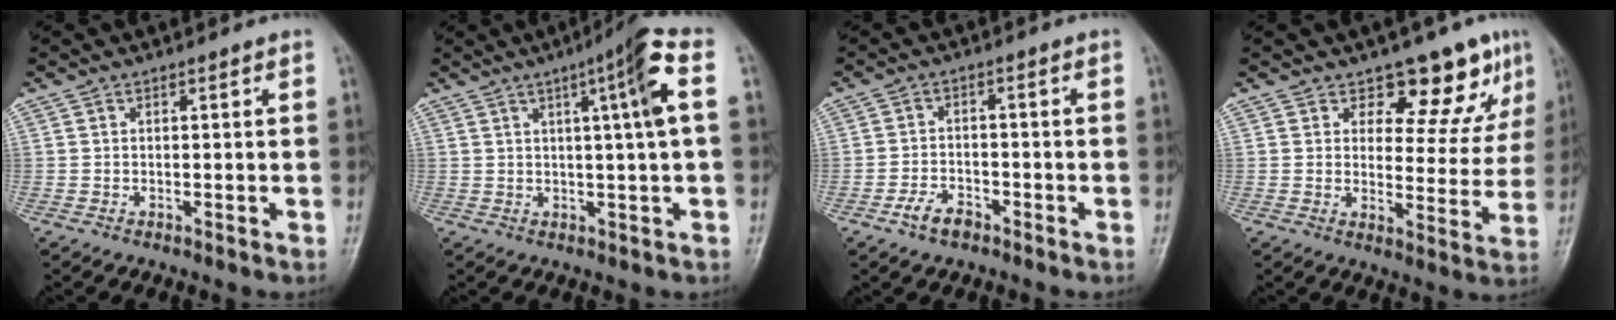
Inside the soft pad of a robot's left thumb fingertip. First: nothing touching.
{"total": 8.6, "force": [2.0, 0.0, 8.4], "torque": [-0.131, 0.014, 0.026]}
{"total": 4.2, "force": [-2.7, 2.3, 2.3], "torque": [-0.040, 0.019, -0.049]}
{"total": 10.7, "force": [7.8, 5.6, 4.6], "torque": [-0.009, -0.054, 0.093]}